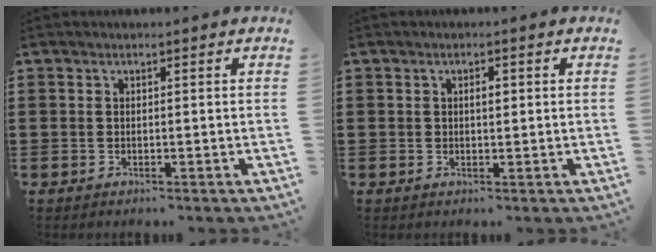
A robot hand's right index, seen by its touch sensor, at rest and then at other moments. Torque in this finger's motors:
{"motor_torque": [0.35, -0.27, 0.16, 0.04]}